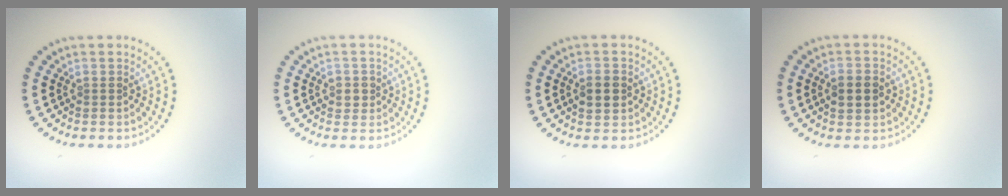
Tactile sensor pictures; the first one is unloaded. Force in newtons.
{"total": 1.1, "press": 1.1, "slide": 0.4}
{"total": 2.5, "press": 2.5, "slide": 0.2}
{"total": 3.0, "press": 3.0, "slide": 0.2}